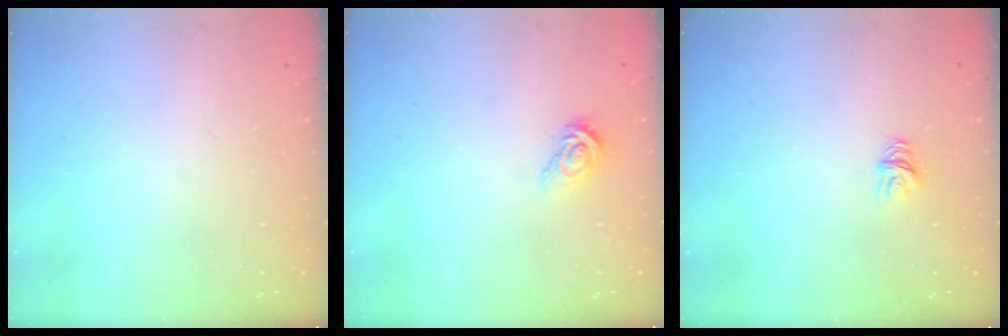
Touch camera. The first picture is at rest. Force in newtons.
{"total": 7.2, "press": 7.1, "slide": 0.3}
{"total": 6.1, "press": 6.1, "slide": 0.3}